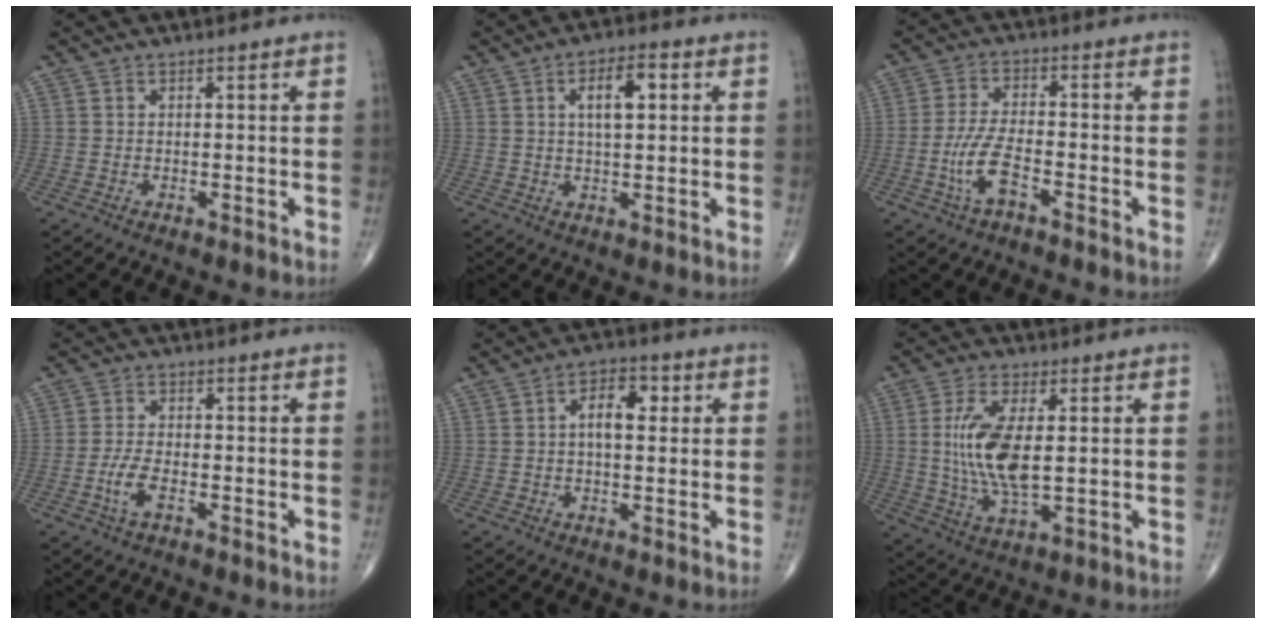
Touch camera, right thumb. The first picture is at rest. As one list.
[{"total": 6.9, "force": [1.8, 2.8, 6.0], "torque": [-0.090, 0.005, 0.028]}, {"total": 6.7, "force": [-2.9, 2.2, 5.6], "torque": [-0.124, 0.021, -0.056]}, {"total": 4.1, "force": [-1.8, 1.5, 3.3], "torque": [-0.075, 0.013, -0.036]}, {"total": 6.1, "force": [1.0, 3.3, 5.0], "torque": [-0.071, 0.016, 0.009]}, {"total": 12.0, "force": [1.0, 4.8, 11.0], "torque": [-0.229, -0.014, 0.025]}]